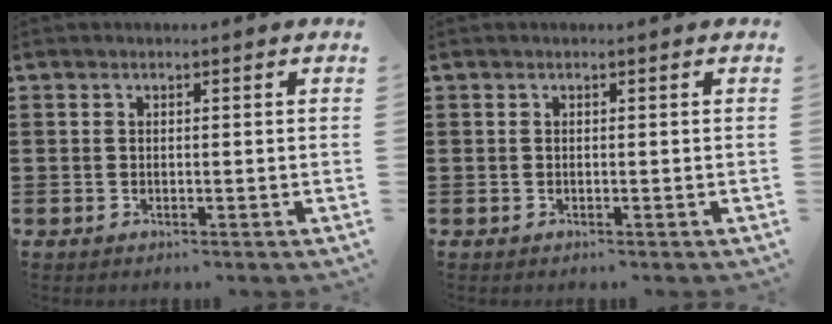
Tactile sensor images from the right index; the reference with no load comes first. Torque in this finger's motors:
{"motor_torque": [0.00, 0.00, 0.00, 0.00]}